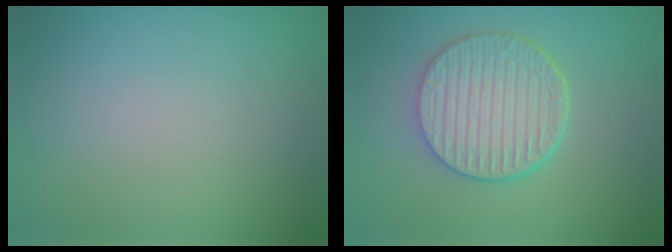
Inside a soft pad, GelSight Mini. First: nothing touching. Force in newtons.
{"total": 6.0, "press": 4.7, "slide": 3.6}